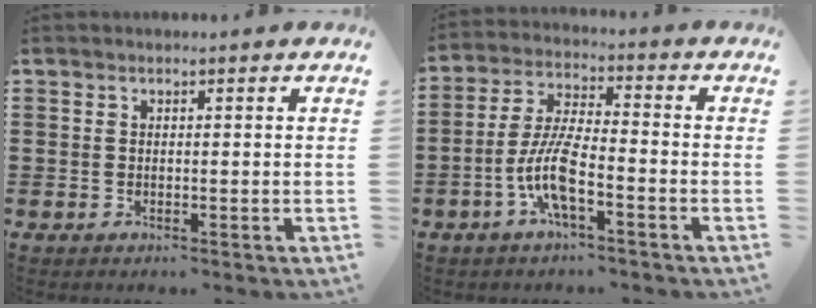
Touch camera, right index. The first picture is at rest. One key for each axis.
{"total": 8.4, "fx": -3.6, "fy": 1.9, "fz": 7.4, "tx": -0.169, "ty": -0.010, "tz": -0.074}